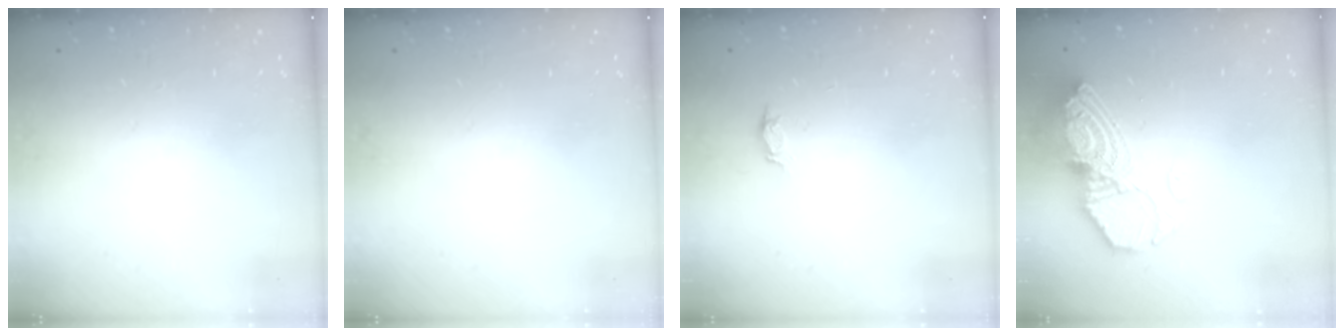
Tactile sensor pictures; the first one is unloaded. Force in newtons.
{"total": 0.0}
{"total": 2.8, "press": 2.8, "slide": 0.3}
{"total": 12.0, "press": 11.9, "slide": 0.7}